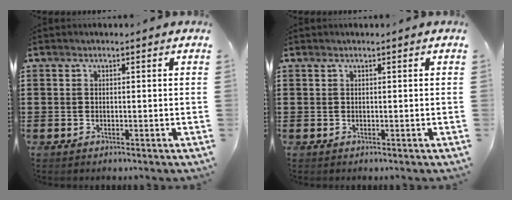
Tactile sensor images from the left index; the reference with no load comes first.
{"total": 0.0}